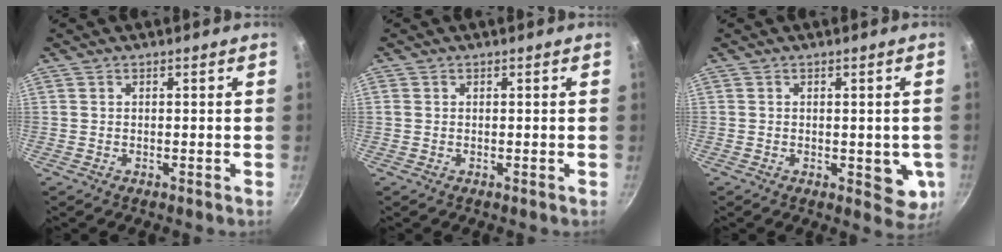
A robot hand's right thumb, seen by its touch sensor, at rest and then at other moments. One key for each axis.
{"total": 0.7, "fx": 0.2, "fy": 0.6, "fz": 0.3, "tx": -0.005, "ty": 0.003, "tz": 0.001}
{"total": 6.2, "fx": -0.9, "fy": 3.3, "fz": 5.2, "tx": -0.044, "ty": -0.014, "tz": -0.011}